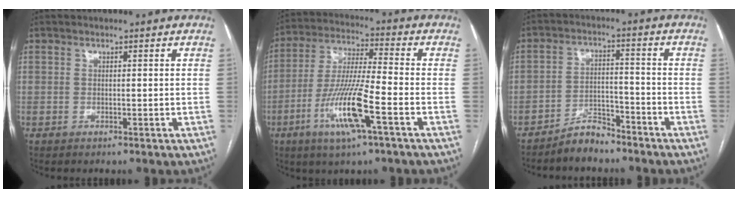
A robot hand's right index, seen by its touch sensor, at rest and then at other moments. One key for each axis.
{"total": 12.7, "fx": -5.2, "fy": 0.7, "fz": 11.6, "tx": -0.234, "ty": -0.011, "tz": -0.098}
{"total": 5.1, "fx": -4.6, "fy": 1.8, "fz": 1.3, "tx": -0.021, "ty": 0.001, "tz": -0.082}